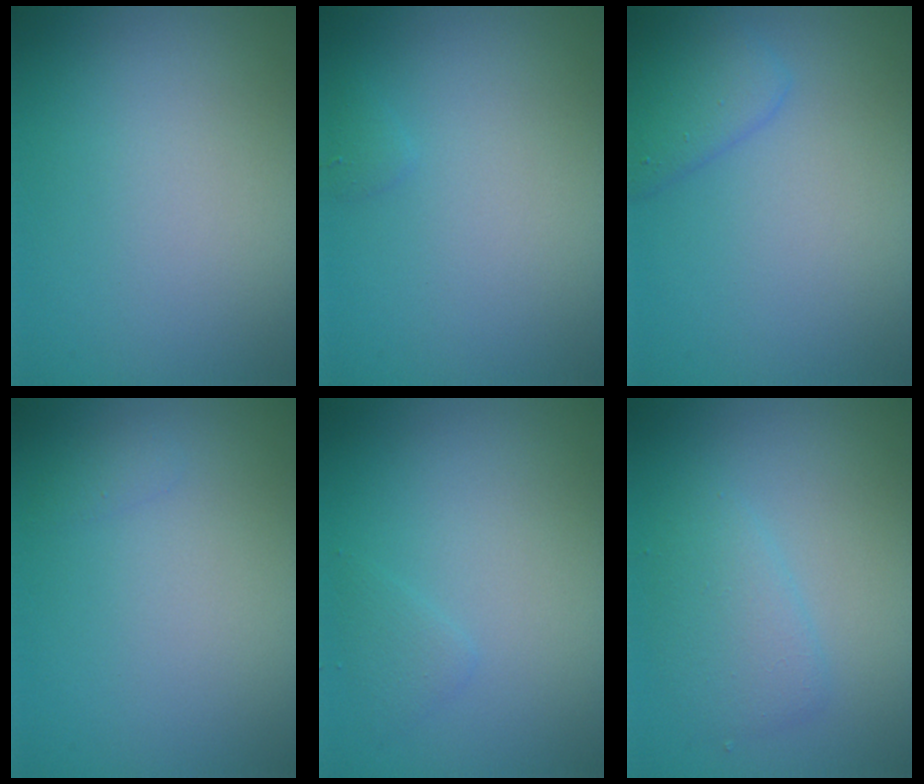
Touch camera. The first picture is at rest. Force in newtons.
{"total": 0.6, "press": 0.6, "slide": 0.1}
{"total": 1.8, "press": 1.8, "slide": 0.1}
{"total": 0.6, "press": 0.6, "slide": 0.0}
{"total": 1.0, "press": 1.0, "slide": 0.1}
{"total": 2.6, "press": 2.6, "slide": 0.0}